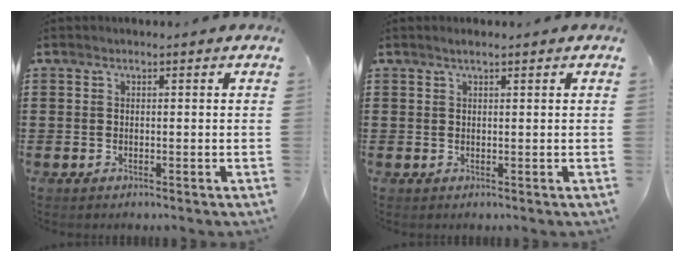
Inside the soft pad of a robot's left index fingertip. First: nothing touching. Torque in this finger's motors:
{"motor_torque": [-0.03, -0.05, 0.09, 0.01]}